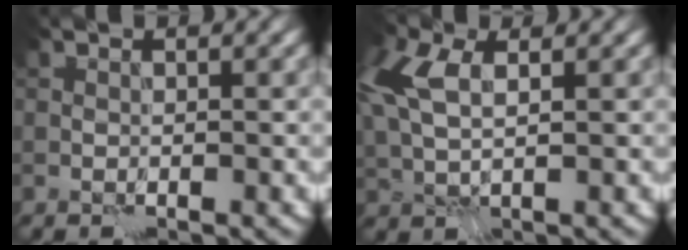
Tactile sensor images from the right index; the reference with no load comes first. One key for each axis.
{"total": 6.8, "fx": 2.0, "fy": 3.9, "fz": 5.3, "tx": -0.143, "ty": 0.018, "tz": 0.043}